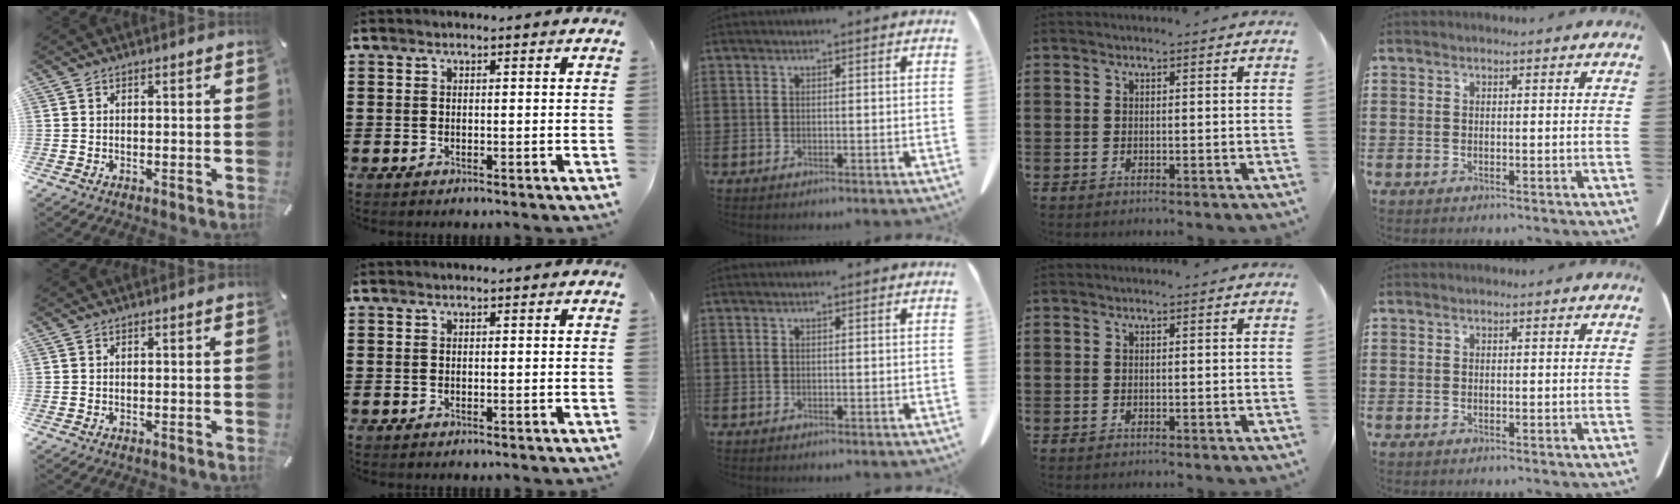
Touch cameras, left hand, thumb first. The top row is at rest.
{}